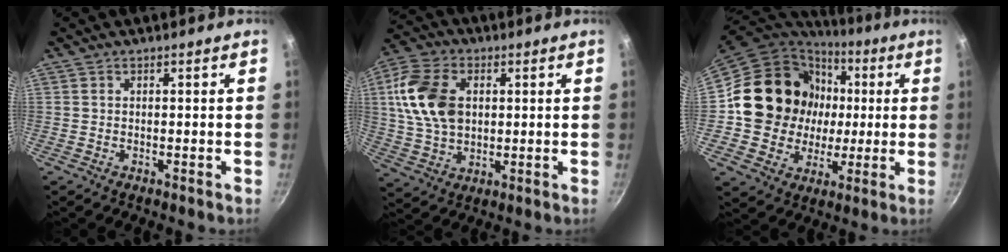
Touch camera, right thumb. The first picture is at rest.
{"total": 14.7, "force": [2.6, 10.1, 10.4], "torque": [-0.189, 0.005, 0.047]}
{"total": 19.3, "force": [2.4, 17.6, 7.5], "torque": [-0.115, 0.020, 0.049]}